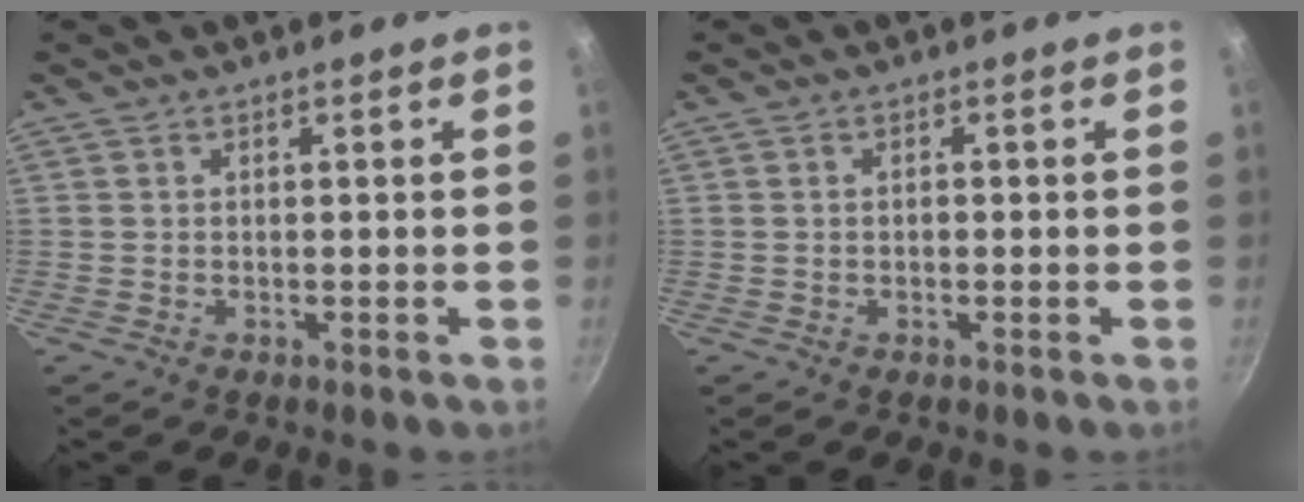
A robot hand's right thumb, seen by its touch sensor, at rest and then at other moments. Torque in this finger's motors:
{"motor_torque": [-0.04, -0.48, -0.04, -0.14, -0.02]}